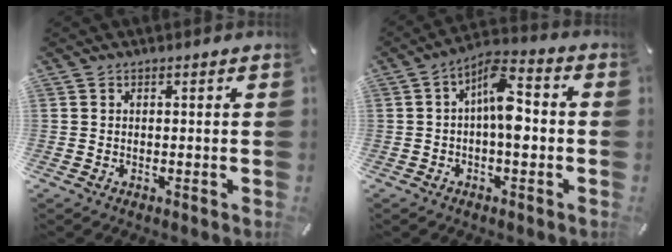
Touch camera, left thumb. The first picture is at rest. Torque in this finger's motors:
{"motor_torque": [0.15, 0.54, 0.46, -0.27, 0.11]}